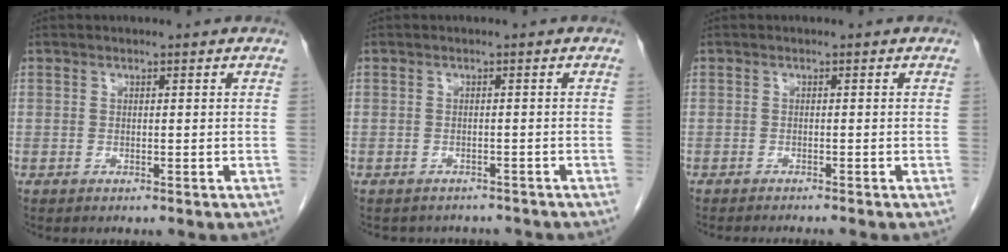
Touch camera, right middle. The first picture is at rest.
{"total": 5.0, "force": [-4.5, 2.1, 0.5], "torque": [-0.005, 0.006, -0.050]}
{"total": 3.7, "force": [-3.4, -0.3, 1.4], "torque": [-0.012, -0.006, -0.047]}